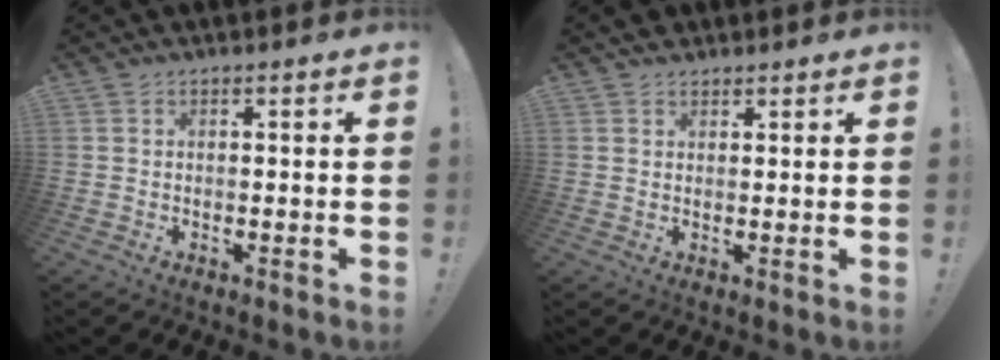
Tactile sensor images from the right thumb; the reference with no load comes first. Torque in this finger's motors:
{"motor_torque": [0.44, 1.29, 1.24, 1.53, 0.02]}